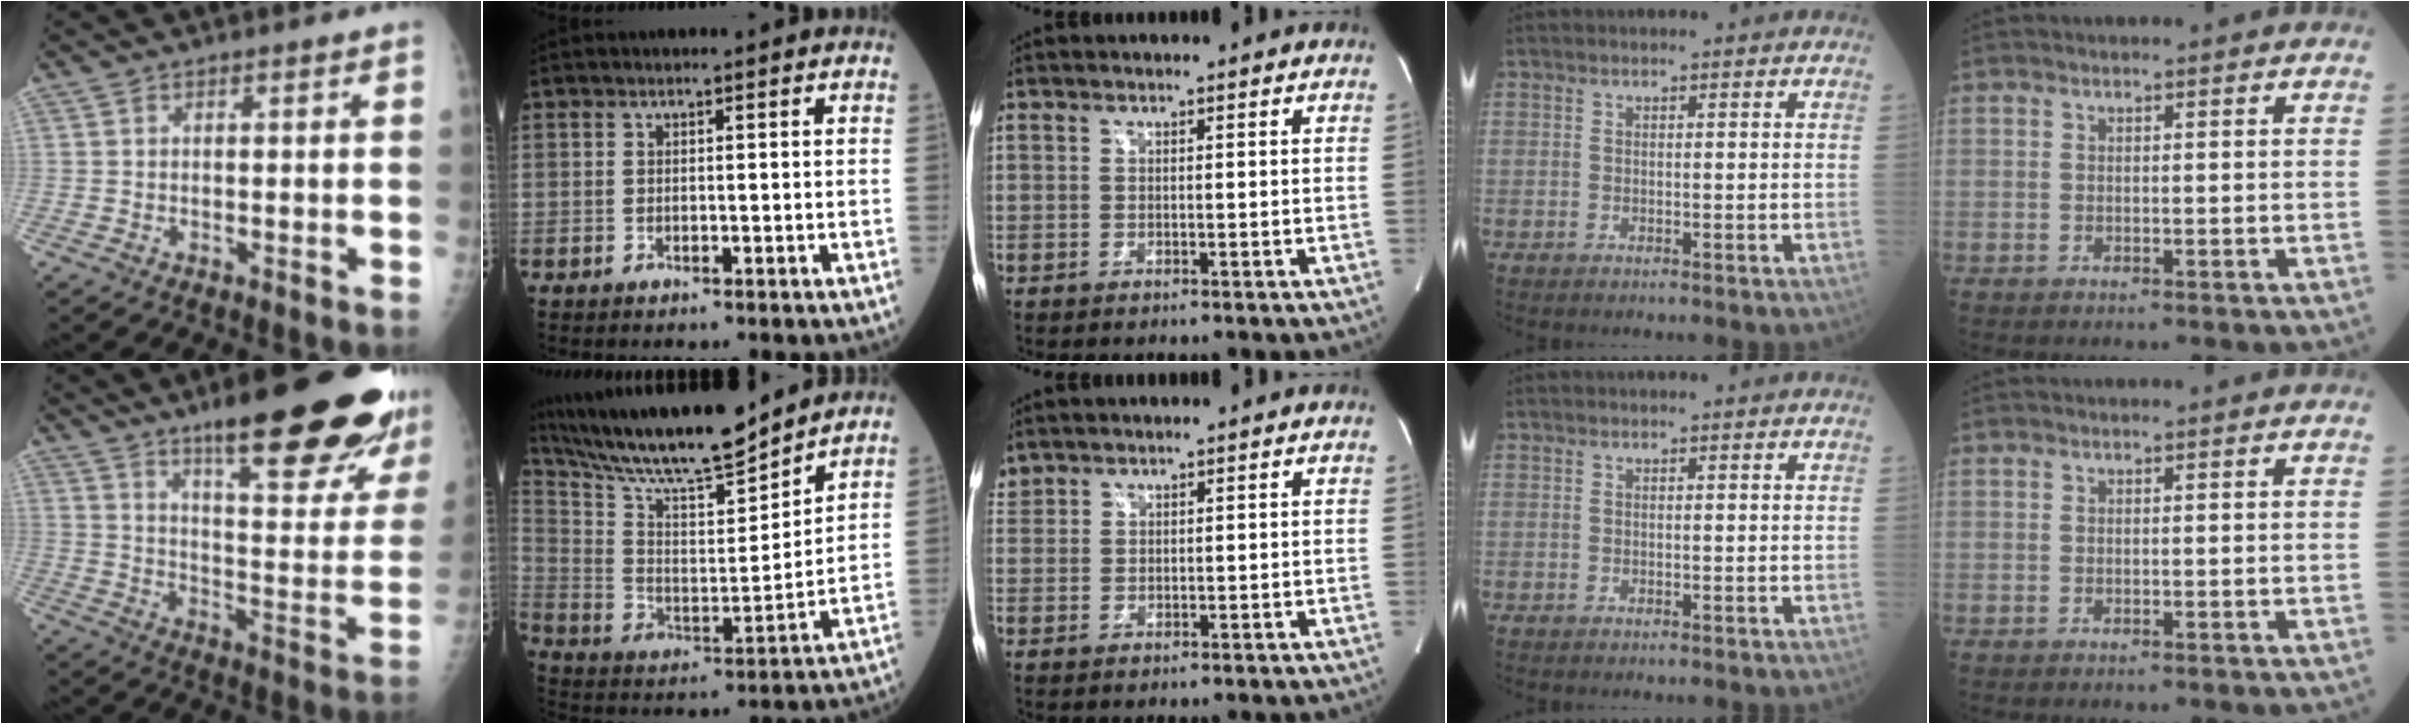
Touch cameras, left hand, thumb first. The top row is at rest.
{"thumb": {"total": 28.5, "force": [19.0, 6.0, 20.3], "torque": [-0.235, -0.082, 0.271]}, "index": {"total": 18.9, "force": [16.7, 1.7, 8.7], "torque": [-0.172, 0.005, 0.292]}, "middle": {"total": 1.8, "force": [1.7, 0.6, -0.1], "torque": [-0.004, 0.013, 0.036]}}